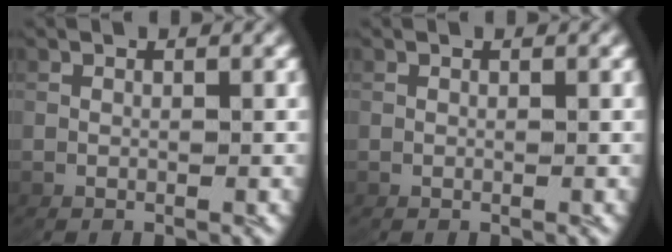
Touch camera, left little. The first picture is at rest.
{"total": 0.0}